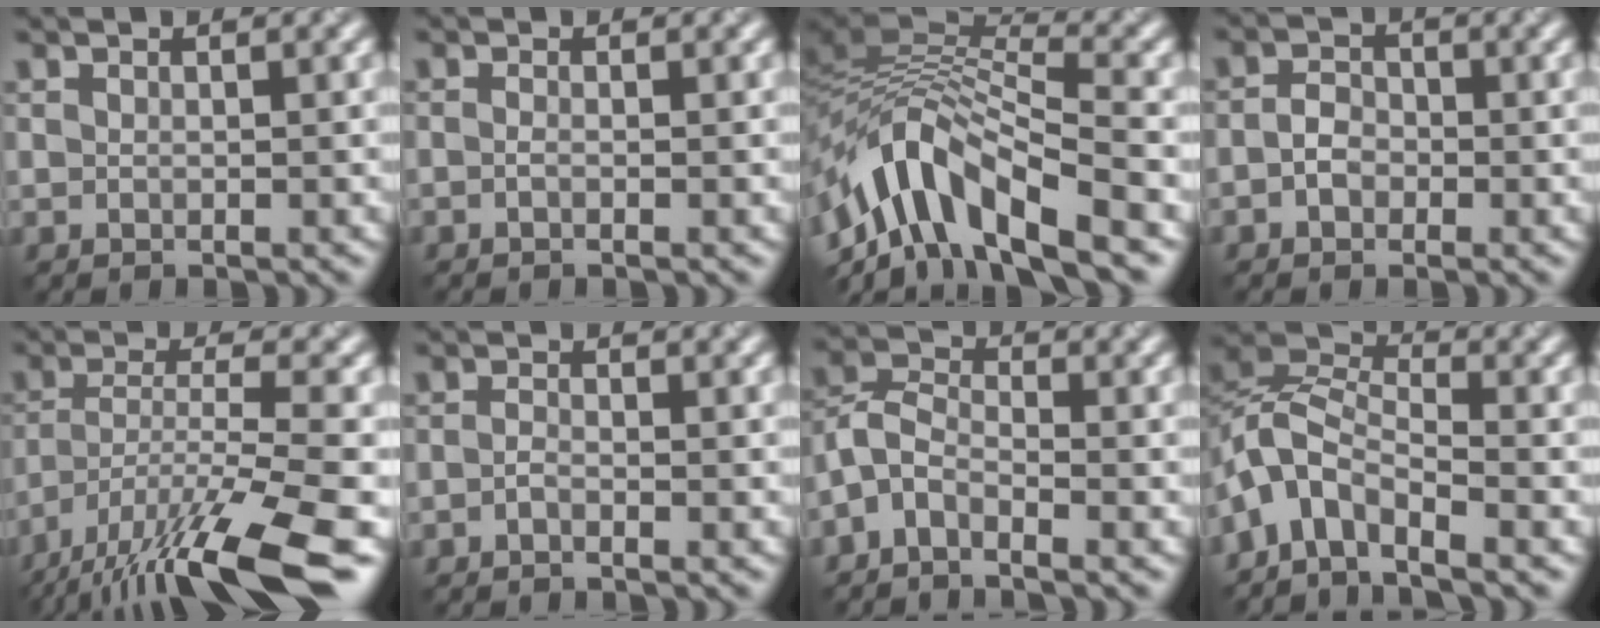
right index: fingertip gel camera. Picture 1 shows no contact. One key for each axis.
{"total": 0.6, "fx": -0.4, "fy": 0.1, "fz": 0.4, "tx": -0.013, "ty": -0.004, "tz": -0.010}
{"total": 10.6, "fx": -5.5, "fy": 4.4, "fz": 8.0, "tx": -0.132, "ty": 0.018, "tz": -0.111}
{"total": 2.1, "fx": -0.8, "fy": 1.5, "fz": 1.1, "tx": -0.022, "ty": -0.001, "tz": -0.022}
{"total": 12.9, "fx": -8.9, "fy": 2.7, "fz": 9.0, "tx": -0.172, "ty": -0.017, "tz": -0.157}
{"total": 0.9, "fx": -0.7, "fy": 0.2, "fz": 0.6, "tx": -0.015, "ty": -0.004, "tz": -0.016}
{"total": 3.3, "fx": -2.2, "fy": 1.4, "fz": 2.0, "tx": -0.045, "ty": 0.004, "tz": -0.061}
{"total": 4.7, "fx": -3.6, "fy": 2.0, "fz": 2.3, "tx": -0.043, "ty": 0.002, "tz": -0.083}